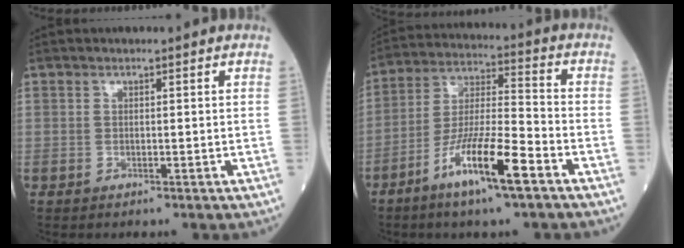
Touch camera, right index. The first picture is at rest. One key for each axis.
{"total": 12.4, "fx": -6.7, "fy": 0.9, "fz": 10.3, "tx": -0.199, "ty": -0.013, "tz": -0.129}